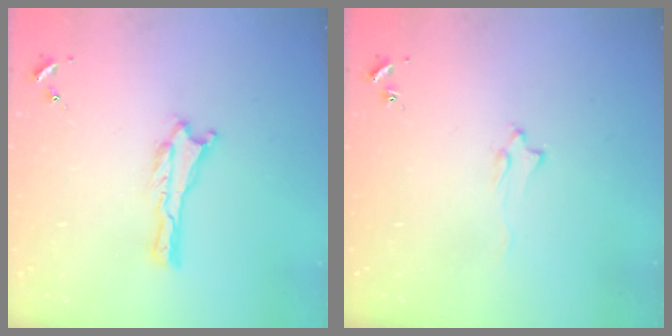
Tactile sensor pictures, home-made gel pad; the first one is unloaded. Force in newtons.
{"total": 1.6, "press": 1.5, "slide": 0.2}